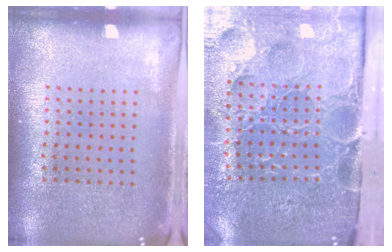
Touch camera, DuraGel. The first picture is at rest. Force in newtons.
{"total": 5.3, "press": 4.4, "slide": 3.0}